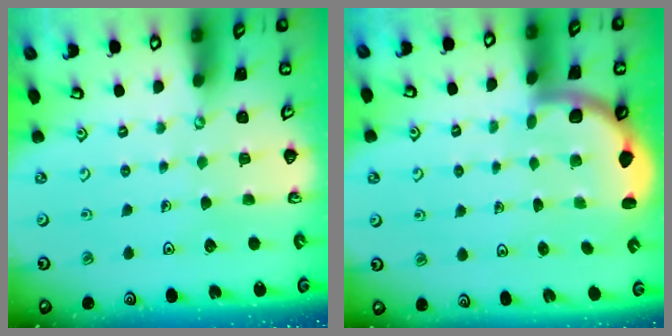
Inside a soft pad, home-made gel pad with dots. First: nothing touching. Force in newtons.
{"total": 2.6, "press": 2.6, "slide": 0.3}